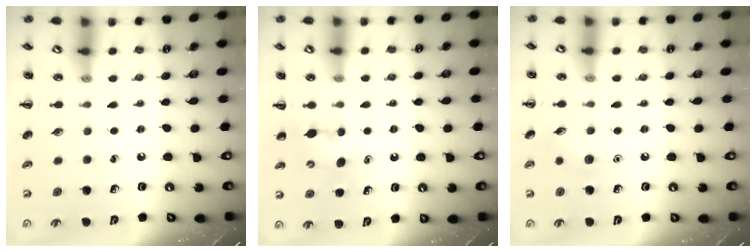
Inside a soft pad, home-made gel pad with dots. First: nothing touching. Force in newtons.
{"total": 4.6, "press": 4.4, "slide": 1.3}
{"total": 5.9, "press": 5.6, "slide": 1.7}